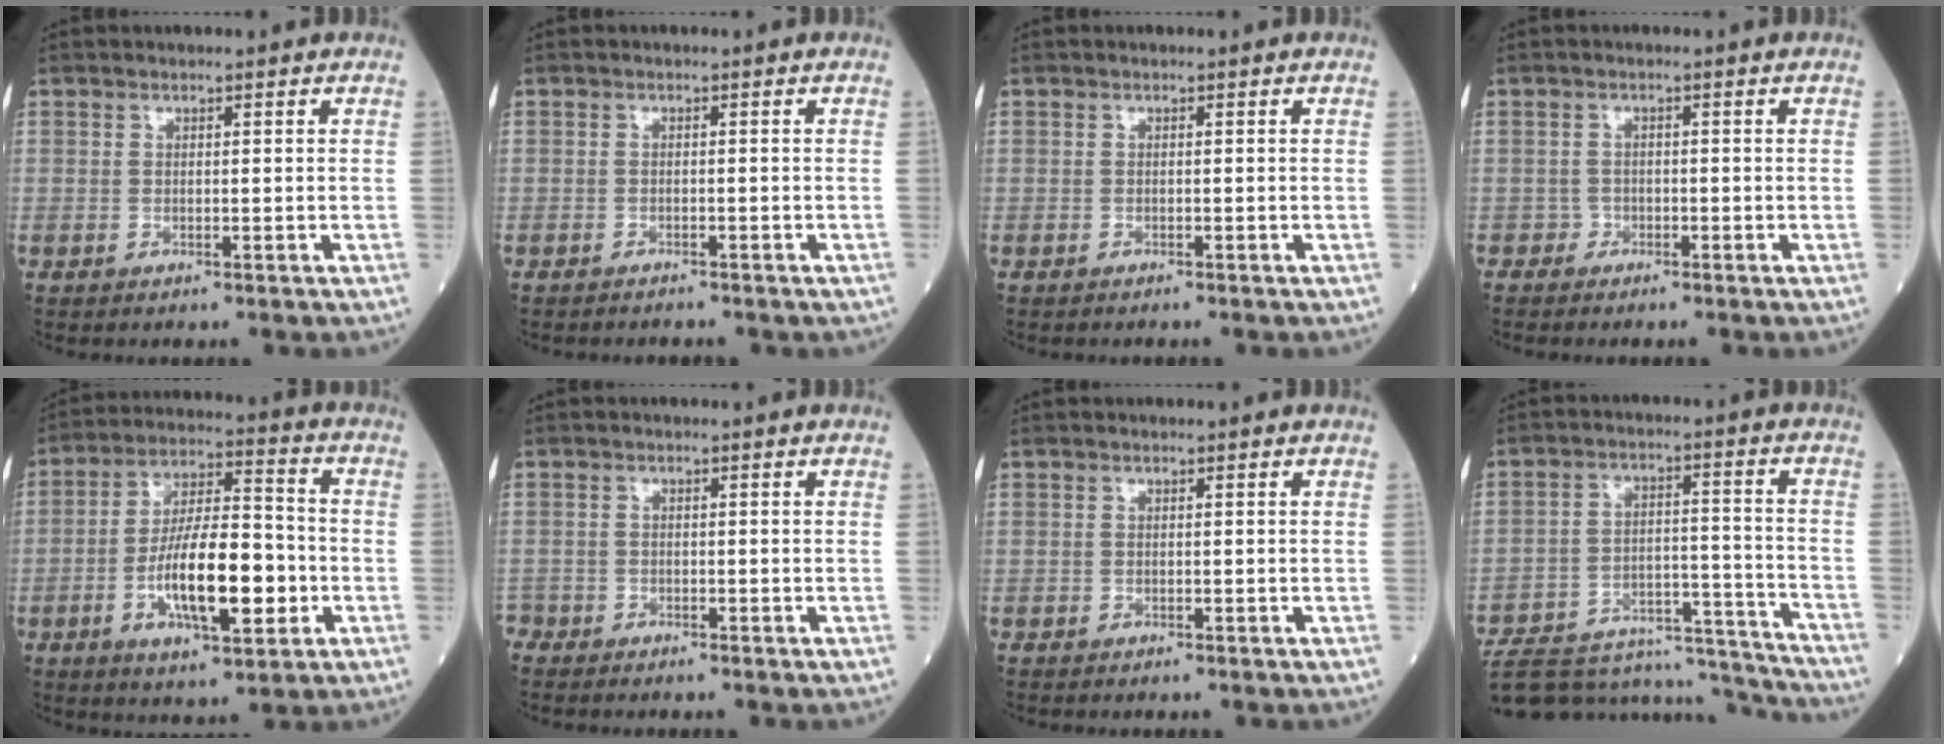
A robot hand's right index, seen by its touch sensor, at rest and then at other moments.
{"total": 4.0, "force": [-3.3, 1.6, 1.4], "torque": [-0.030, -0.006, -0.038]}
{"total": 1.1, "force": [-0.8, 0.6, 0.4], "torque": [-0.017, -0.002, -0.010]}
{"total": 1.6, "force": [-1.2, 1.1, -0.2], "torque": [-0.007, 0.004, -0.025]}
{"total": 15.2, "force": [-4.1, 4.6, 13.9], "torque": [-0.256, 0.007, -0.067]}
{"total": 4.6, "force": [-3.7, 2.5, 1.0], "torque": [-0.028, -0.005, -0.065]}
{"total": 0.9, "force": [-0.6, 0.5, 0.4], "torque": [-0.017, 0.000, -0.009]}
{"total": 23.9, "force": [-22.3, 4.2, 7.4], "torque": [-0.111, 0.015, -0.329]}